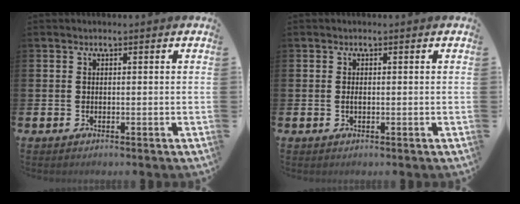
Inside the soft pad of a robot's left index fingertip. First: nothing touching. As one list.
[{"total": 0.6, "force": [-0.1, 0.3, 0.6], "torque": [-0.011, 0.001, -0.002]}]